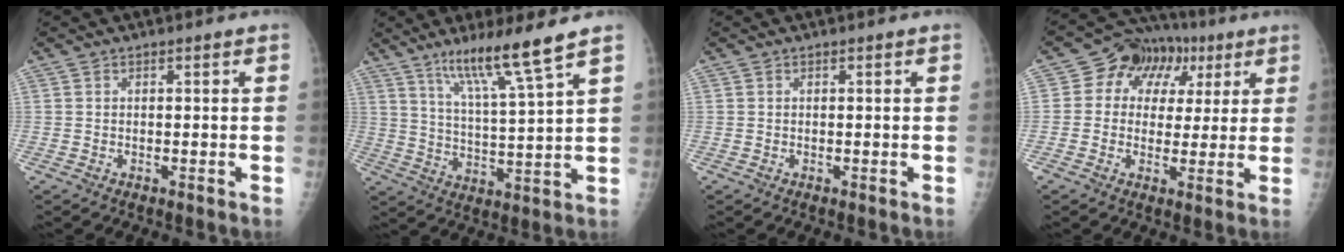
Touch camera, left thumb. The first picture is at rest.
{"total": 11.4, "force": [7.8, -0.4, 8.3], "torque": [-0.148, -0.048, 0.145]}
{"total": 0.0}
{"total": 13.2, "force": [4.2, 10.3, 7.2], "torque": [-0.059, 0.020, 0.056]}